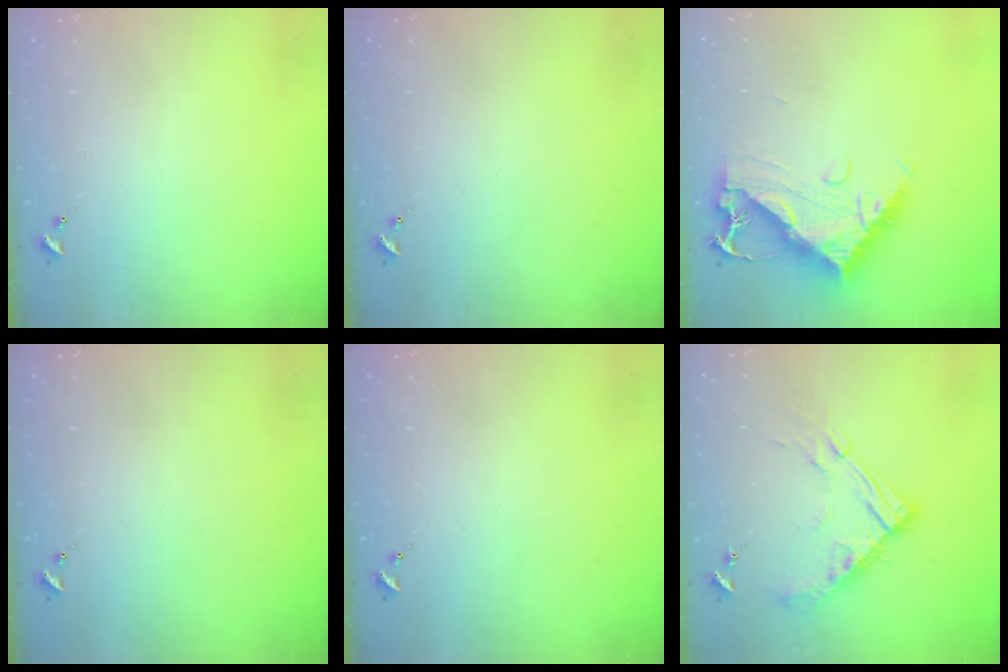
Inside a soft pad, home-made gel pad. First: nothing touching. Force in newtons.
{"total": 0.0}
{"total": 11.6, "press": 11.6, "slide": 1.1}
{"total": 0.0}
{"total": 0.0}
{"total": 15.1, "press": 15.1, "slide": 1.5}